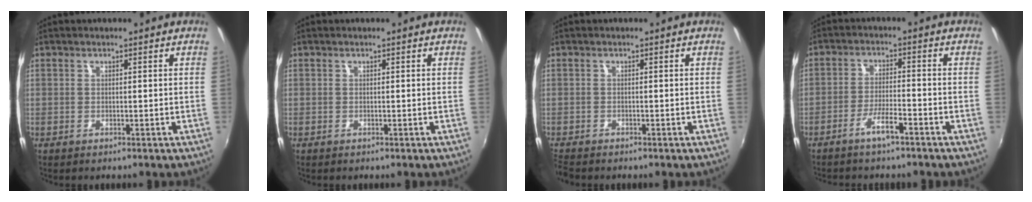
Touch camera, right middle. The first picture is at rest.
{"total": 0.0}
{"total": 2.5, "force": [-2.3, 0.5, 0.8], "torque": [-0.022, -0.016, -0.047]}
{"total": 4.4, "force": [-3.4, 0.6, 2.8], "torque": [-0.068, 0.002, -0.061]}